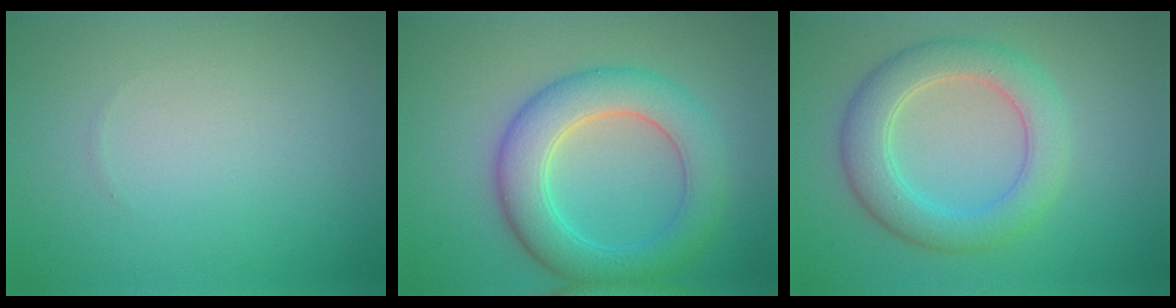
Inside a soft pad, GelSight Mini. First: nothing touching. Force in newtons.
{"total": 6.2, "press": 6.2, "slide": 0.3}
{"total": 5.0, "press": 5.0, "slide": 0.3}